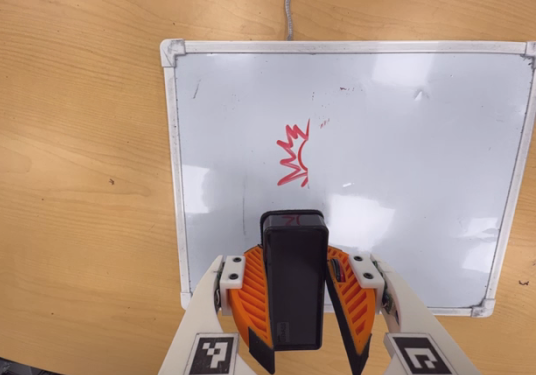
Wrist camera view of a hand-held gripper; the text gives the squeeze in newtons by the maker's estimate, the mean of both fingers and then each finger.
{"total": 8.5, "left": 8.4, "right": 8.5}